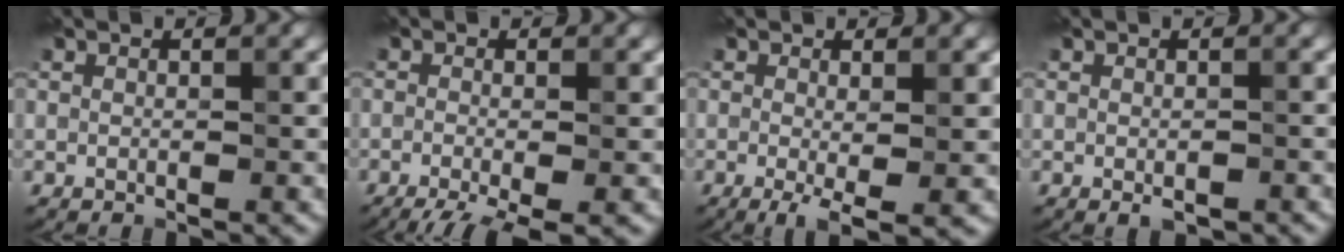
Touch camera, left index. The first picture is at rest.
{"total": 5.5, "force": [-3.0, 1.7, 4.3], "torque": [-0.059, -0.012, -0.048]}
{"total": 3.4, "force": [-0.7, 0.6, 3.3], "torque": [-0.056, -0.014, -0.011]}
{"total": 1.3, "force": [-0.6, 0.6, 1.0], "torque": [-0.014, -0.006, -0.006]}